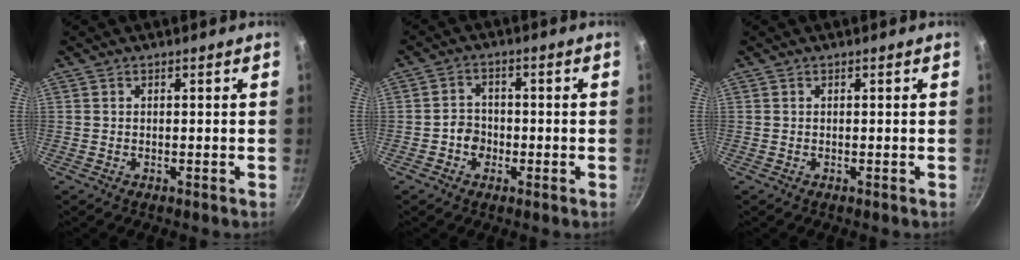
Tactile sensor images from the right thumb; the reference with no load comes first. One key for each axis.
{"total": 4.0, "fx": -1.2, "fy": 3.4, "fz": 1.7, "tx": -0.009, "ty": 0.013, "tz": -0.028}
{"total": 0.0}